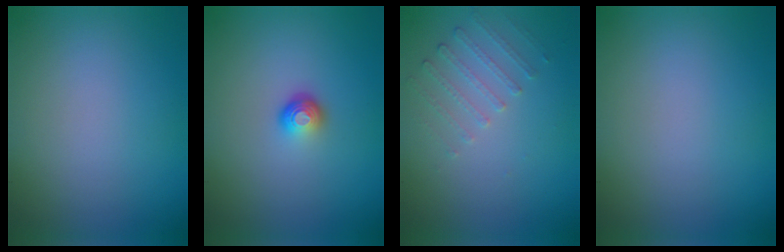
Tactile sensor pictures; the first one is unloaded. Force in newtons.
{"total": 1.8, "press": 1.1, "slide": 1.5}
{"total": 1.5, "press": 1.0, "slide": 1.1}
{"total": 0.0}